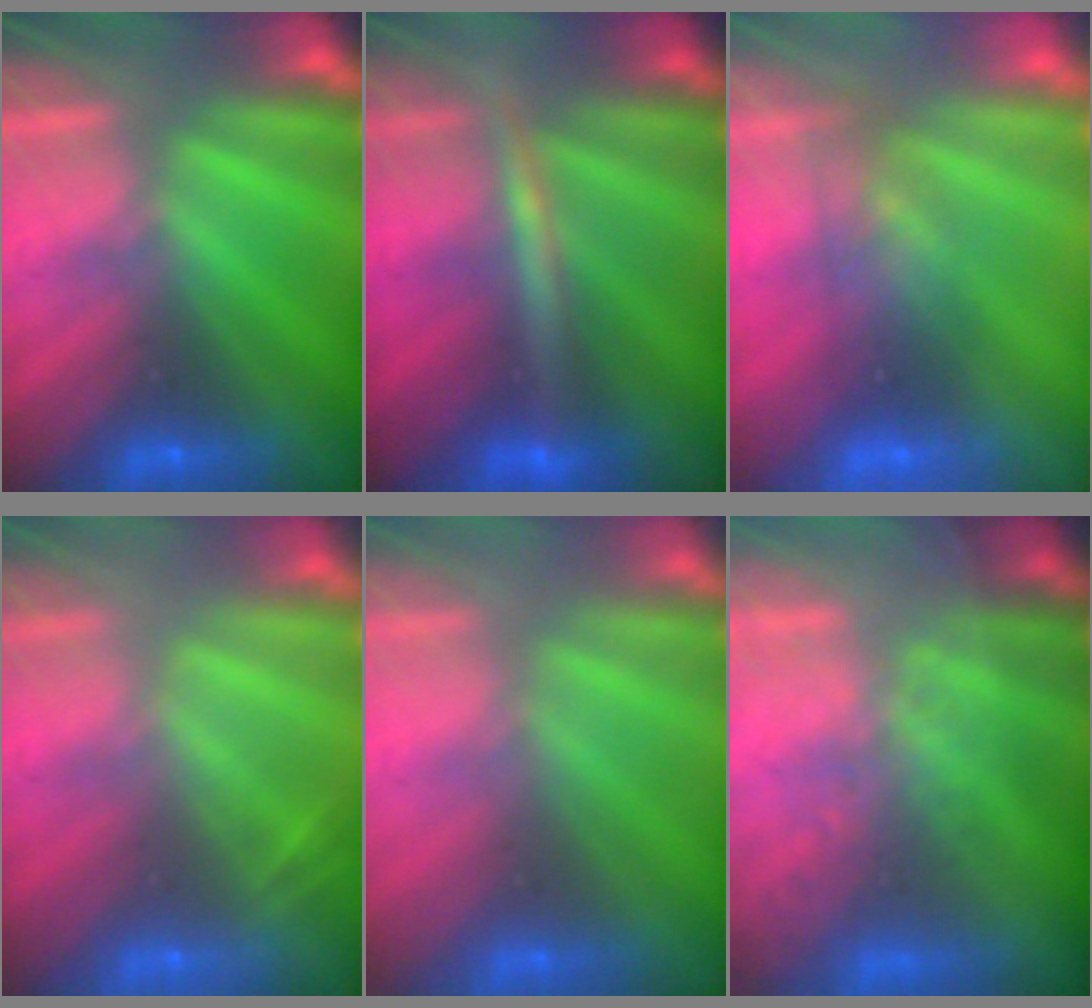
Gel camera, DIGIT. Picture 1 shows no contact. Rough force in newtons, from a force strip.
{"total": 2.6}
{"total": 2.8}
{"total": 2.0}
{"total": 2.4}
{"total": 9.2}